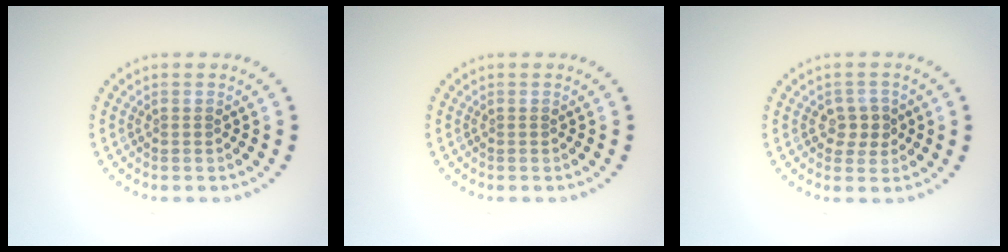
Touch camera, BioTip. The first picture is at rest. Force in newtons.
{"total": 0.0}
{"total": 2.2, "press": 2.1, "slide": 0.8}